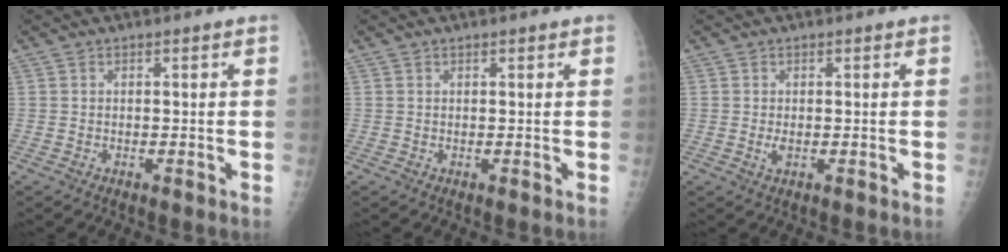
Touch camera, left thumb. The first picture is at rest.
{"total": 0.6, "force": [0.5, 0.1, 0.4], "torque": [-0.004, 0.000, 0.006]}
{"total": 1.4, "force": [-0.1, 0.7, 1.2], "torque": [-0.024, -0.004, -0.001]}